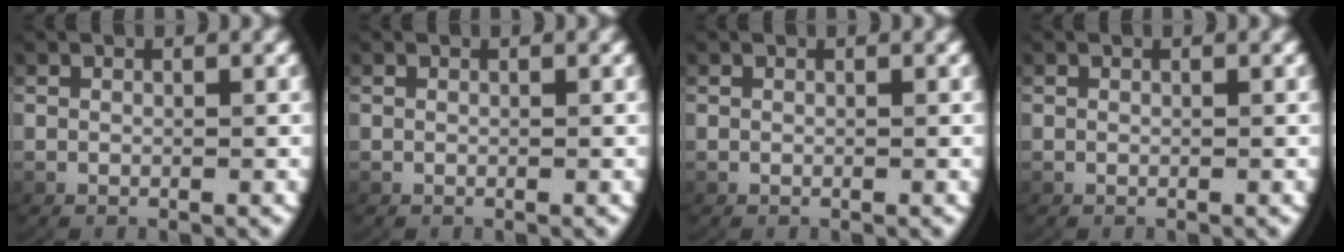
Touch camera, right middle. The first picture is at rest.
{"total": 0.0}
{"total": 0.0}
{"total": 0.0}